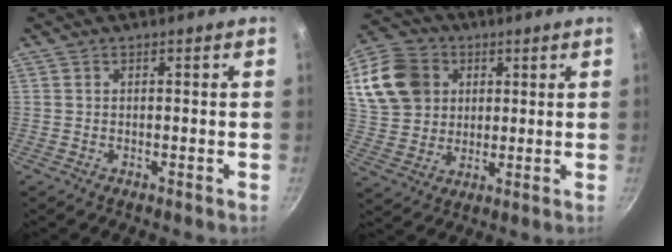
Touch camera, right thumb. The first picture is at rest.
{"total": 15.4, "force": [5.0, 12.7, 7.3], "torque": [-0.128, 0.005, 0.096]}